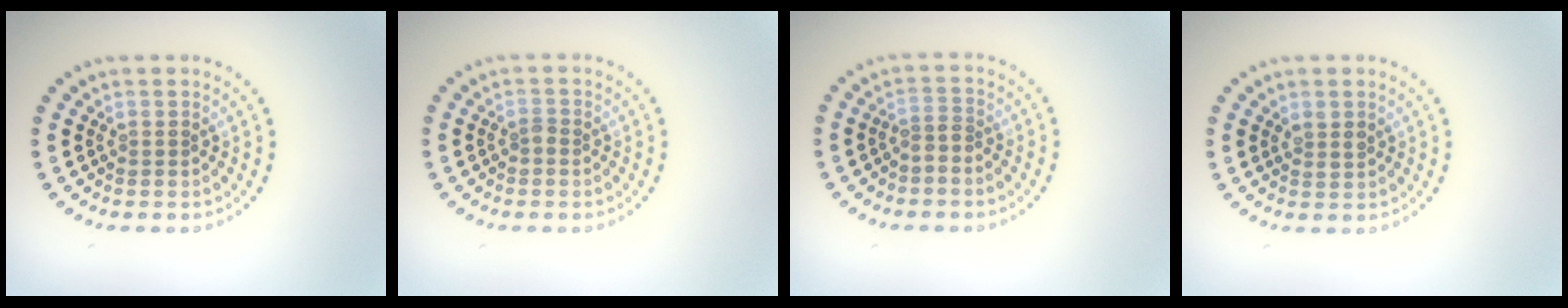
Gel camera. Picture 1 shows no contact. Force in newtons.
{"total": 0.6, "press": 0.5, "slide": 0.3}
{"total": 1.0, "press": 0.6, "slide": 0.8}
{"total": 1.0, "press": 0.9, "slide": 0.5}